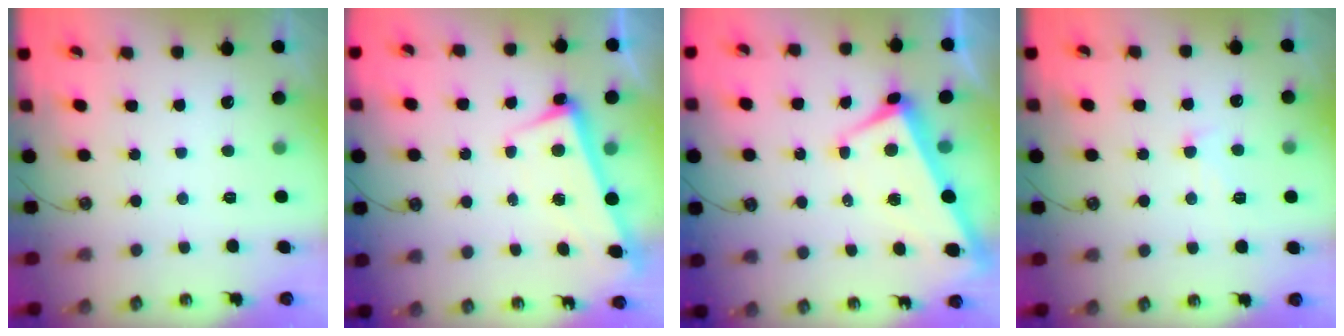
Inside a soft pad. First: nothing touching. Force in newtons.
{"total": 2.6, "press": 2.4, "slide": 0.9}
{"total": 0.8, "press": 0.2, "slide": 0.8}
{"total": 2.6, "press": 2.5, "slide": 0.6}